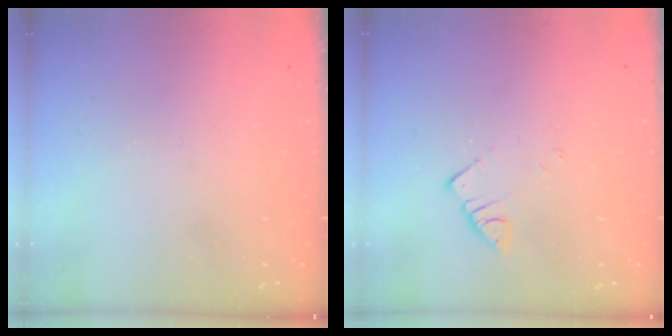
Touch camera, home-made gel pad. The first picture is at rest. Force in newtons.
{"total": 2.5, "press": 2.5, "slide": 0.3}